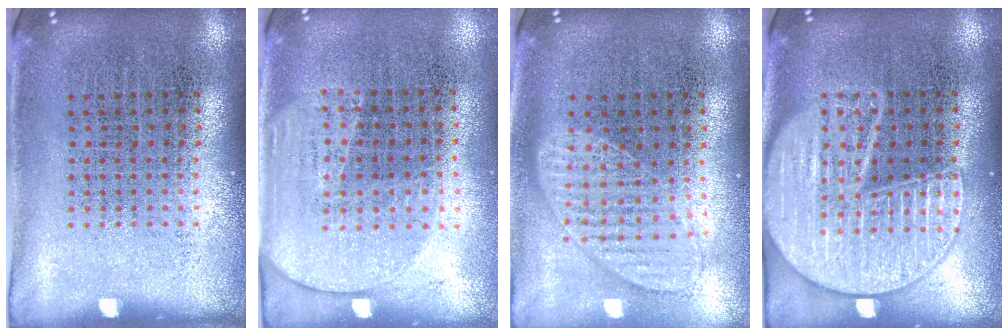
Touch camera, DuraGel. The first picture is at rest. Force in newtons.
{"total": 1.6, "press": 1.4, "slide": 0.8}
{"total": 1.0, "press": 1.0, "slide": 0.2}
{"total": 3.3, "press": 3.3, "slide": 0.3}